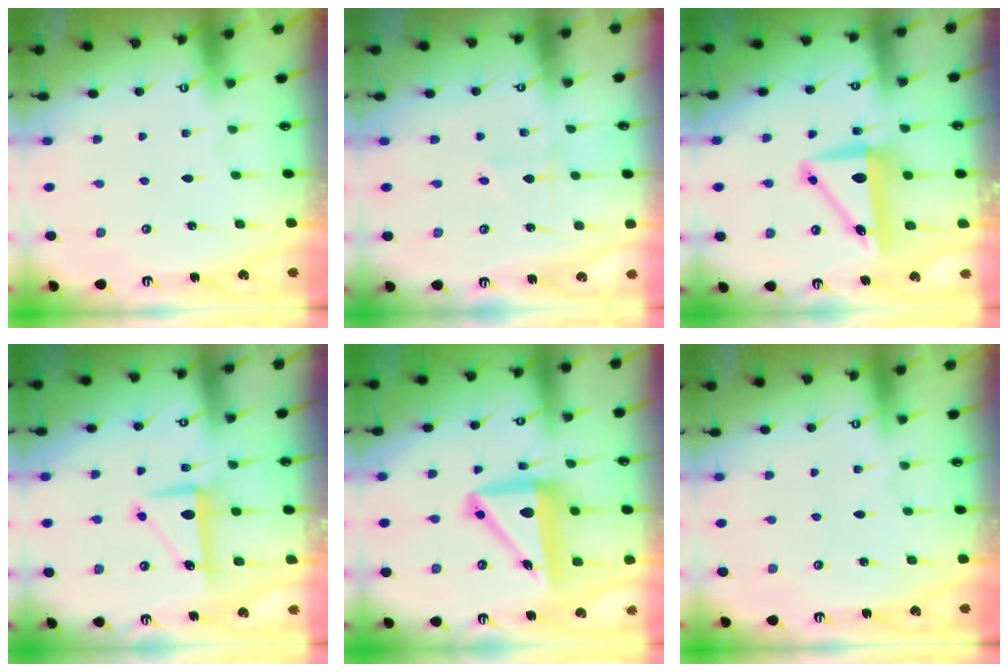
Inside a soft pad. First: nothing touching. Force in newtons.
{"total": 2.4, "press": 2.2, "slide": 0.9}
{"total": 9.4, "press": 9.2, "slide": 1.9}
{"total": 8.5, "press": 8.5, "slide": 0.3}
{"total": 12.9, "press": 12.5, "slide": 3.4}
{"total": 0.0}